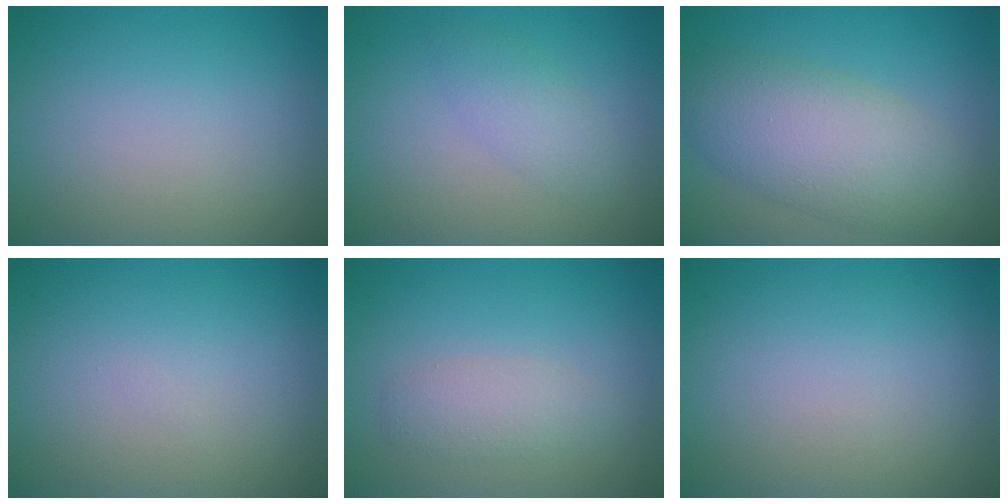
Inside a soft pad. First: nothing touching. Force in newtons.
{"total": 2.0, "press": 2.0, "slide": 0.1}
{"total": 7.0, "press": 7.0, "slide": 0.3}
{"total": 0.0}
{"total": 2.3, "press": 2.3, "slide": 0.1}
{"total": 0.0}